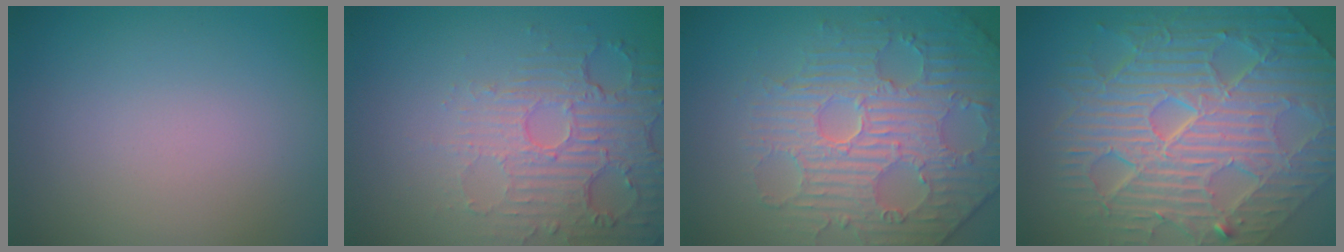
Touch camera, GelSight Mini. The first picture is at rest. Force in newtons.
{"total": 5.7, "press": 3.5, "slide": 4.5}
{"total": 4.7, "press": 4.7, "slide": 0.2}
{"total": 11.5, "press": 7.6, "slide": 8.6}